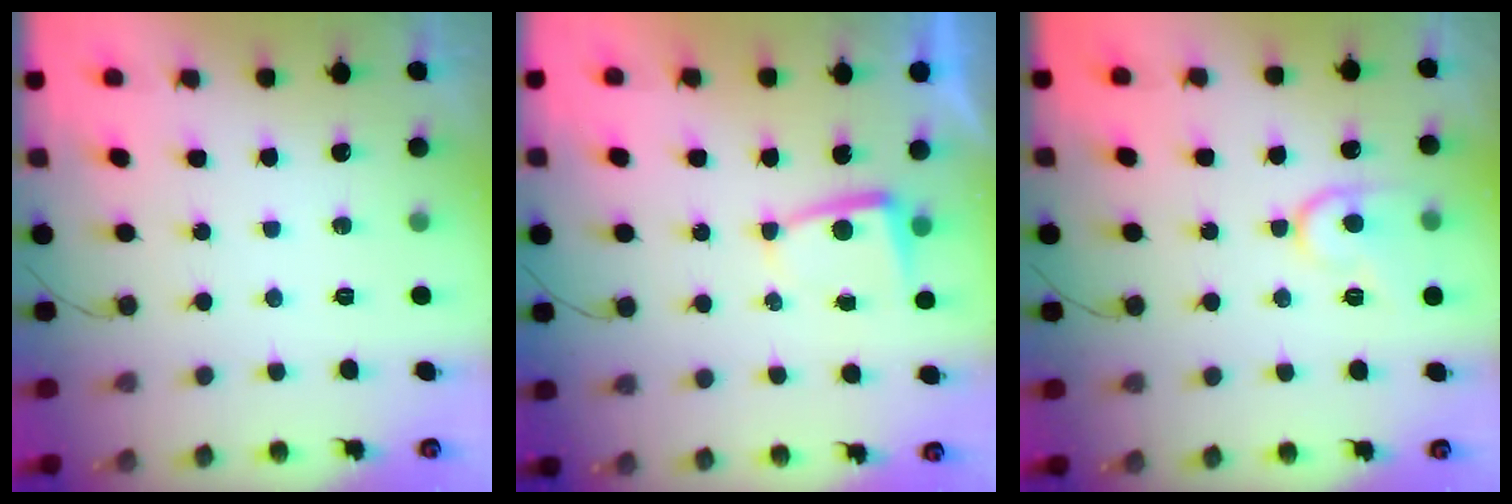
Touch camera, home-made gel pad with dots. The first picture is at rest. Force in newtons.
{"total": 2.9, "press": 2.9, "slide": 0.4}
{"total": 12.3, "press": 12.3, "slide": 1.0}